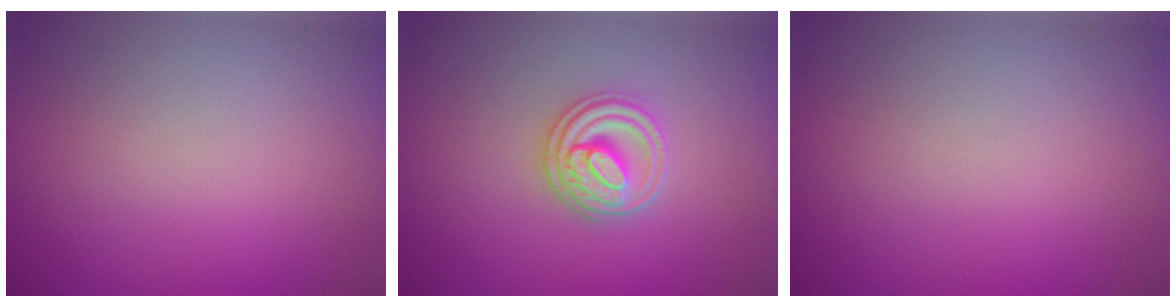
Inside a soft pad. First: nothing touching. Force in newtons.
{"total": 3.0, "press": 2.8, "slide": 1.2}
{"total": 0.0}